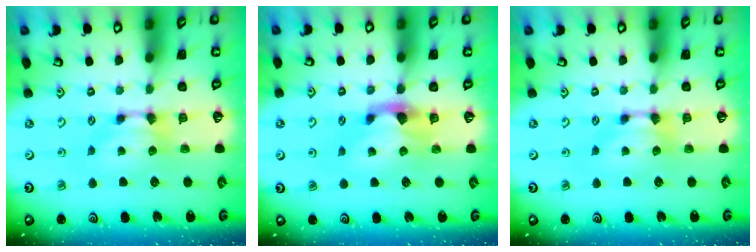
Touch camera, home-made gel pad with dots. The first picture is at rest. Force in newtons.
{"total": 2.0, "press": 1.6, "slide": 1.2}
{"total": 0.0}